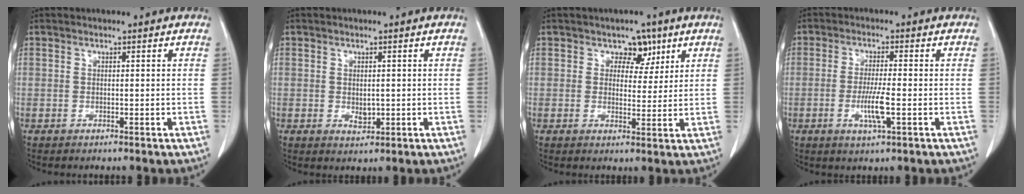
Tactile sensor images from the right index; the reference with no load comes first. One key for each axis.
{"total": 1.9, "fx": -0.1, "fy": 1.2, "fz": 1.5, "tx": -0.024, "ty": -0.004, "tz": 0.005}
{"total": 4.1, "fx": 2.3, "fy": 3.0, "fz": 1.7, "tx": -0.013, "ty": 0.004, "tz": 0.032}
{"total": 5.2, "fx": -1.4, "fy": 0.3, "fz": 4.9, "tx": -0.098, "ty": -0.010, "tz": -0.025}